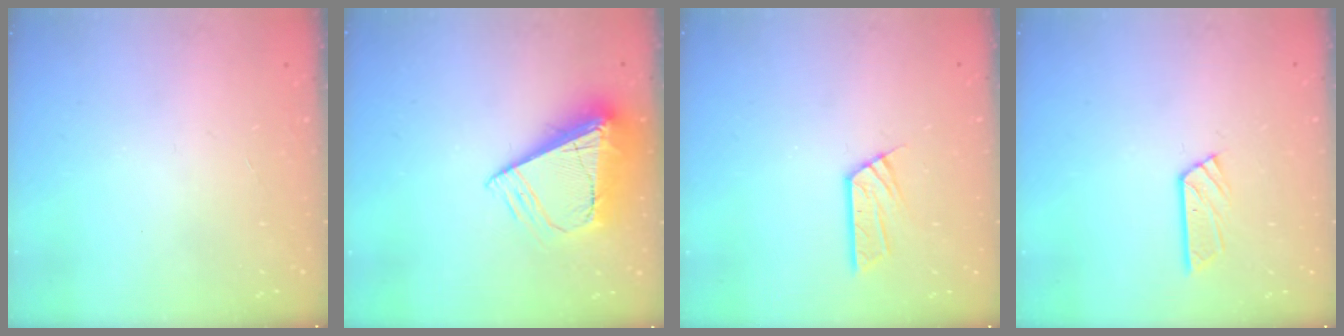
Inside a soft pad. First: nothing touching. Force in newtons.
{"total": 11.8, "press": 11.7, "slide": 1.5}
{"total": 7.1, "press": 7.1, "slide": 0.5}
{"total": 5.2, "press": 5.2, "slide": 0.3}